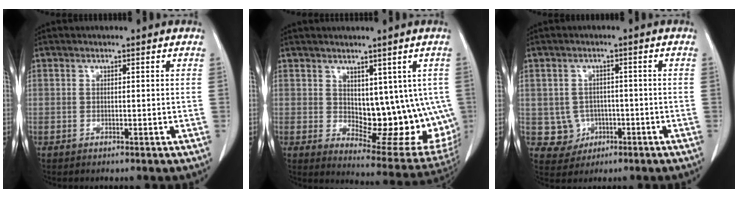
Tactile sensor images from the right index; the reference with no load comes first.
{"total": 14.3, "force": [0.8, 7.5, 12.1], "torque": [-0.138, -0.008, 0.033]}
{"total": 4.9, "force": [-0.7, 4.8, 0.5], "torque": [0.000, 0.009, -0.003]}